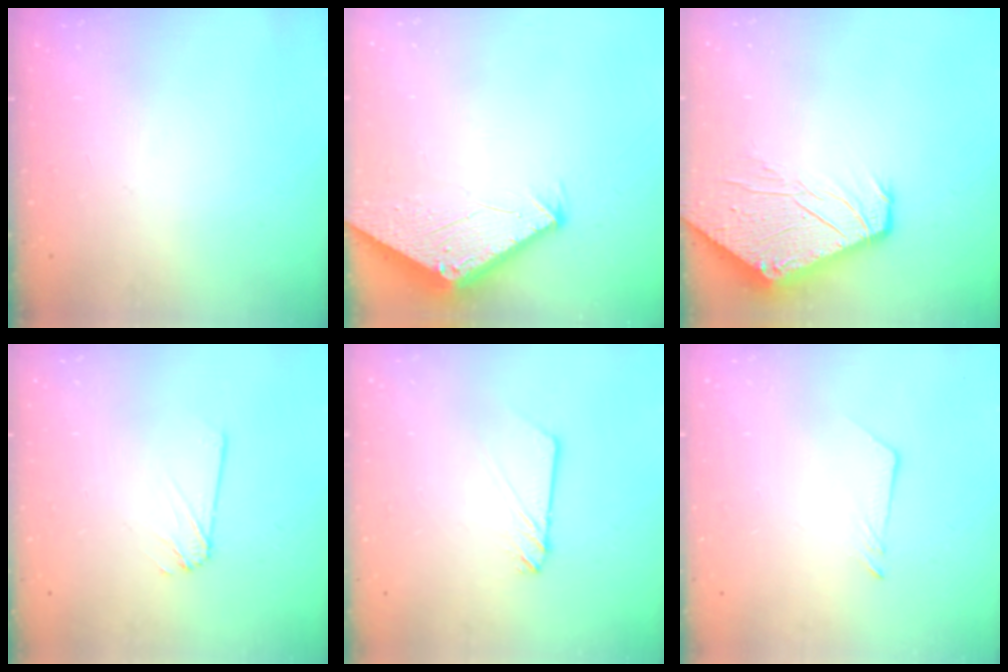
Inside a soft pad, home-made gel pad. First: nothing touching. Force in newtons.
{"total": 2.9, "press": 2.9, "slide": 0.2}
{"total": 12.4, "press": 12.3, "slide": 1.5}
{"total": 1.8, "press": 1.8, "slide": 0.0}
{"total": 3.0, "press": 3.0, "slide": 0.2}
{"total": 3.8, "press": 3.7, "slide": 0.4}